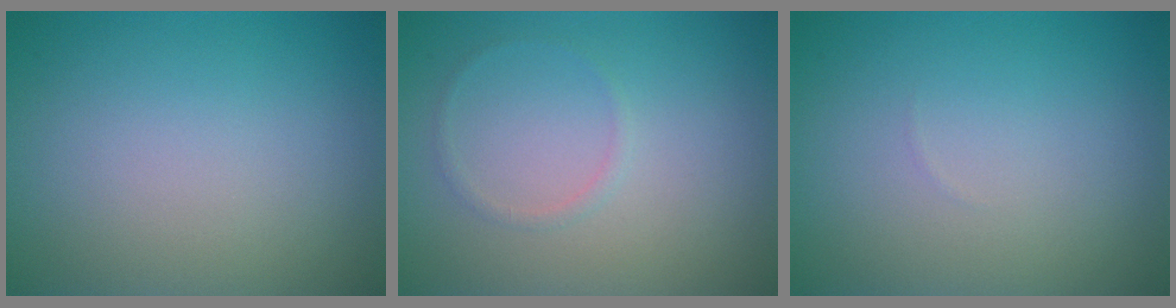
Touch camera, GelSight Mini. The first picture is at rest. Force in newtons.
{"total": 0.6, "press": 0.6, "slide": 0.1}
{"total": 0.0}